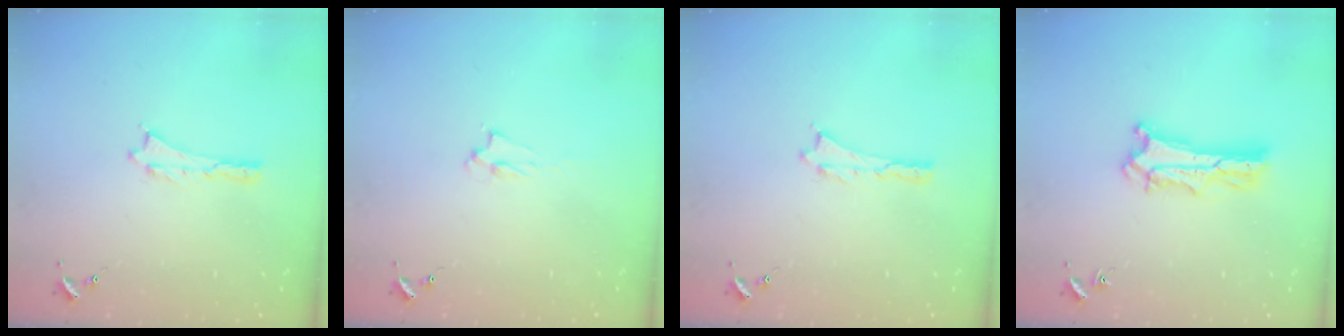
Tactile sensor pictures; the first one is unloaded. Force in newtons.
{"total": 1.4, "press": 1.3, "slide": 0.3}
{"total": 0.0}
{"total": 4.6, "press": 4.6, "slide": 0.4}